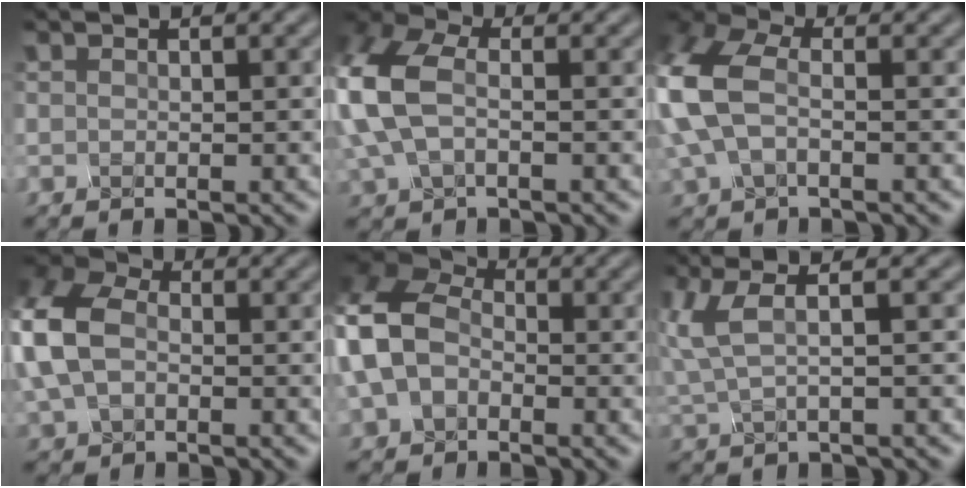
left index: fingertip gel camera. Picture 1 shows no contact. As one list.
[{"total": 5.9, "force": [1.2, 3.7, 4.5], "torque": [-0.159, 0.012, 0.028]}, {"total": 5.7, "force": [0.9, 3.5, 4.4], "torque": [-0.162, 0.008, 0.022]}, {"total": 6.5, "force": [1.1, 4.8, 4.2], "torque": [-0.142, 0.015, 0.020]}, {"total": 7.4, "force": [-0.3, 5.6, 4.8], "torque": [-0.153, 0.006, -0.008]}, {"total": 1.7, "force": [1.2, -0.5, 1.2], "torque": [-0.047, 0.010, 0.033]}]